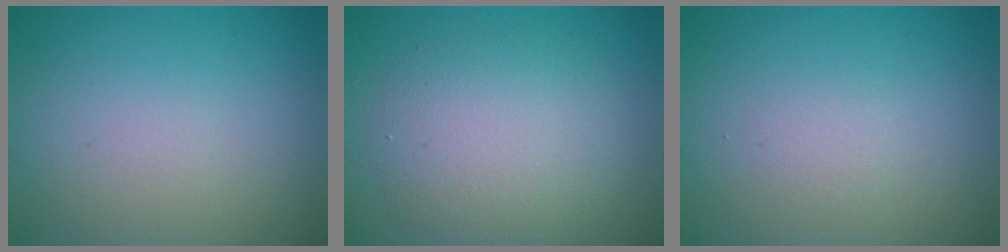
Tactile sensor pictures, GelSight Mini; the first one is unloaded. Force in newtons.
{"total": 4.8, "press": 4.8, "slide": 0.1}
{"total": 0.7, "press": 0.7, "slide": 0.0}